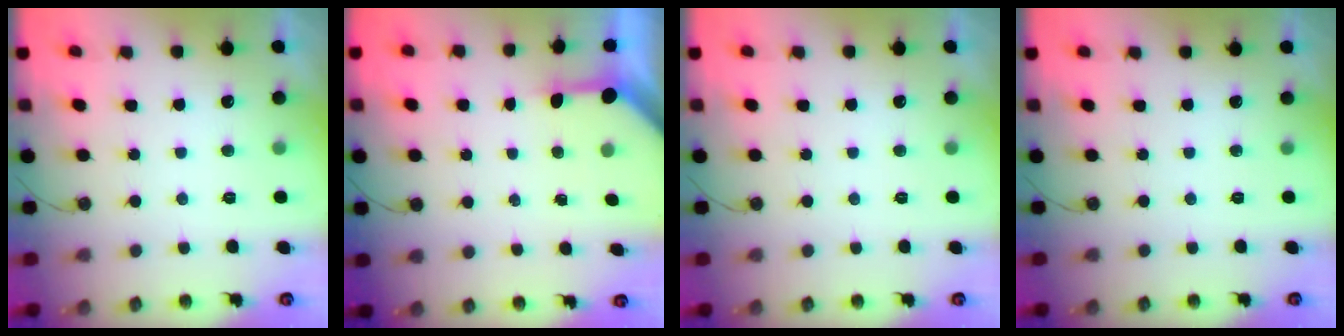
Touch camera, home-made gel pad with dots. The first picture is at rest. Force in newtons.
{"total": 3.6, "press": 3.6, "slide": 0.4}
{"total": 0.0}
{"total": 0.0}